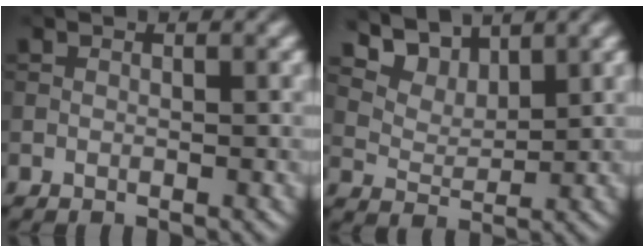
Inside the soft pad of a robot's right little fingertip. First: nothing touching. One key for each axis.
{"total": 4.9, "fx": 3.9, "fy": 2.2, "fz": 1.9, "tx": -0.048, "ty": -0.005, "tz": 0.078}